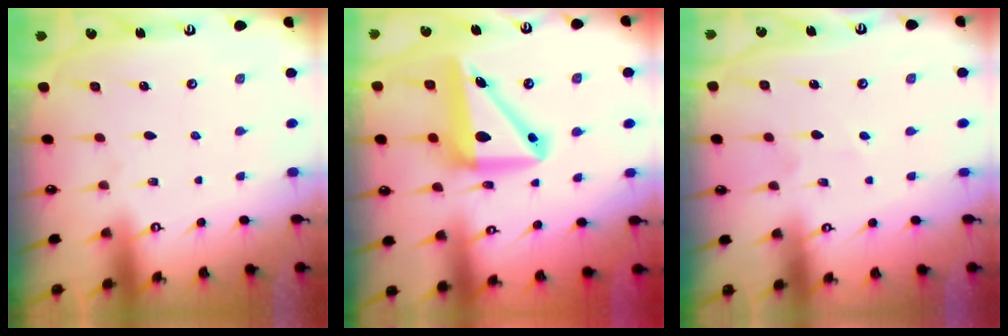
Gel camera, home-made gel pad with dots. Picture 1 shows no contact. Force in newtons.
{"total": 13.8, "press": 13.3, "slide": 3.9}
{"total": 2.2, "press": 2.0, "slide": 0.8}